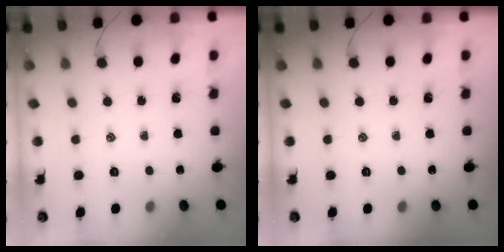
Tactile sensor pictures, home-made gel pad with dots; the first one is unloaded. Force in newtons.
{"total": 0.0}